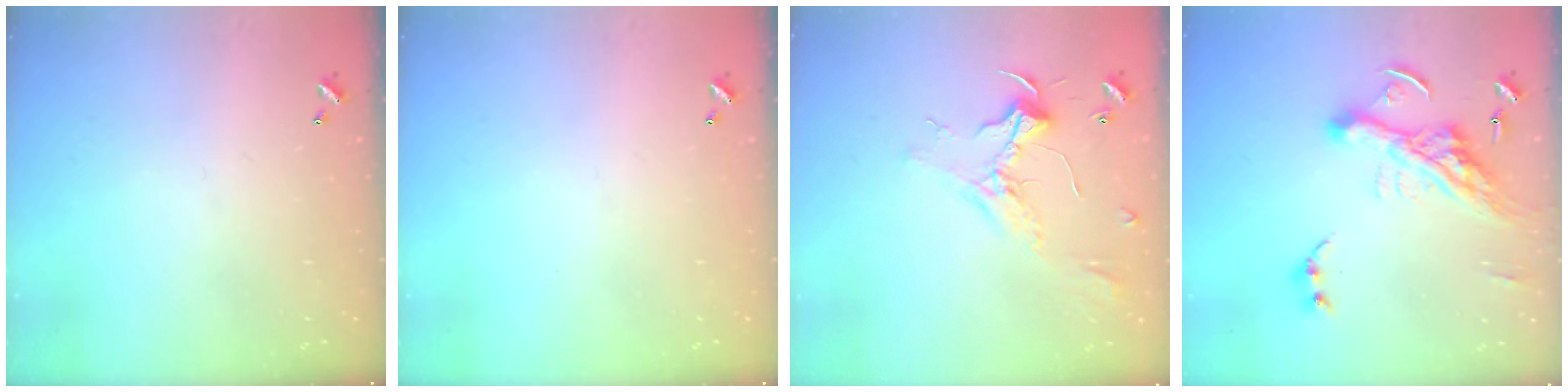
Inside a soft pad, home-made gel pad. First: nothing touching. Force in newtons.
{"total": 0.0}
{"total": 2.3, "press": 2.2, "slide": 0.6}
{"total": 14.4, "press": 14.3, "slide": 1.9}